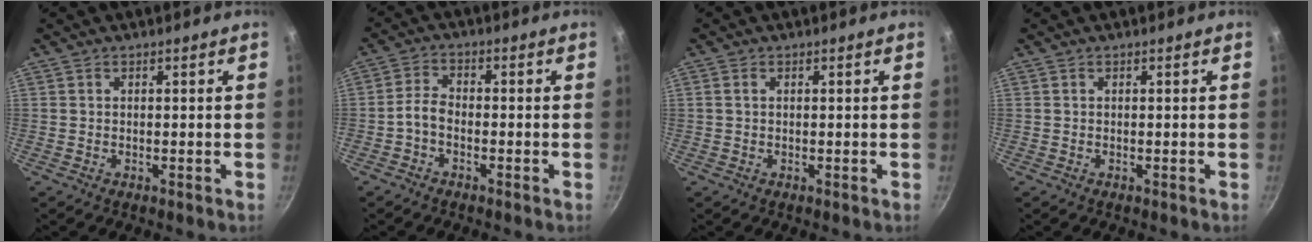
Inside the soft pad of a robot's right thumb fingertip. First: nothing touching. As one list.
[{"total": 3.2, "force": [-1.8, 1.7, 2.1], "torque": [-0.047, 0.022, -0.044]}, {"total": 0.8, "force": [0.2, 0.6, 0.6], "torque": [-0.011, 0.003, 0.001]}, {"total": 0.0}]